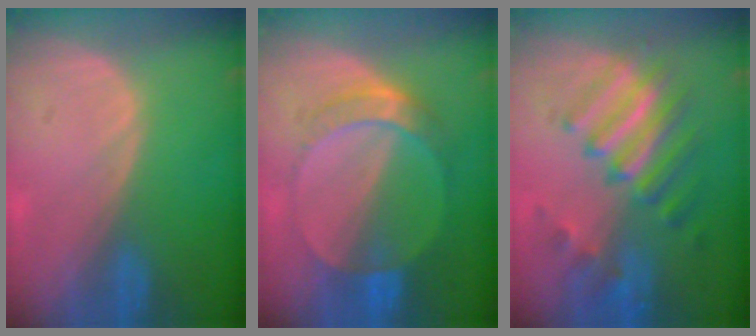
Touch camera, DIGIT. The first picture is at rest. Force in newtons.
{"total": 7.2, "press": 6.4, "slide": 3.3}
{"total": 9.5, "press": 8.4, "slide": 4.5}